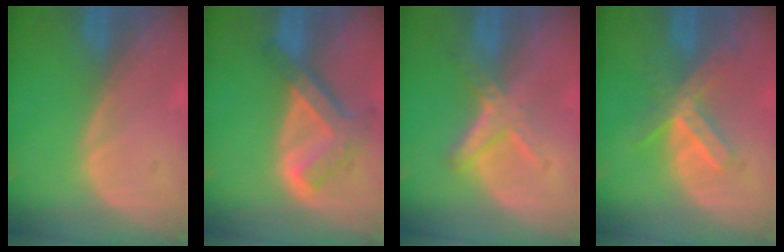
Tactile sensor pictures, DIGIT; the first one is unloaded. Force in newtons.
{"total": 7.6, "press": 6.5, "slide": 4.0}
{"total": 5.6, "press": 5.3, "slide": 1.7}
{"total": 6.0, "press": 5.7, "slide": 1.9}